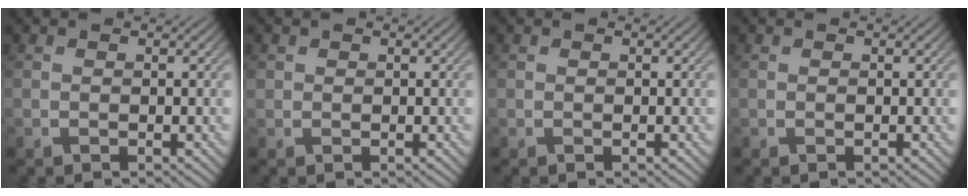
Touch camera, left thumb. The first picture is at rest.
{"total": 0.7, "force": [0.3, 0.6, 0.1], "torque": [-0.001, -0.002, 0.007]}
{"total": 0.0}
{"total": 0.0}